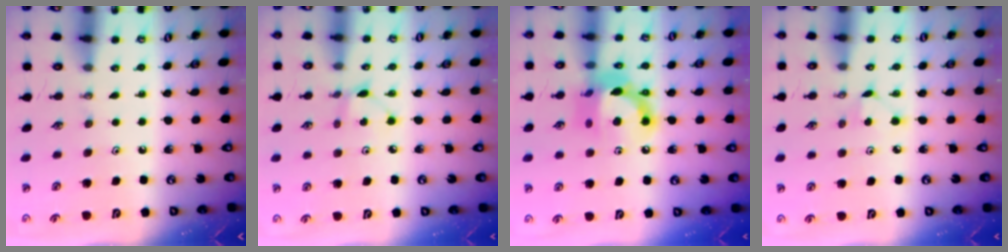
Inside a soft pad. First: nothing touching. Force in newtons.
{"total": 3.0, "press": 2.9, "slide": 0.4}
{"total": 13.4, "press": 13.4, "slide": 1.0}
{"total": 3.4, "press": 3.4, "slide": 0.3}